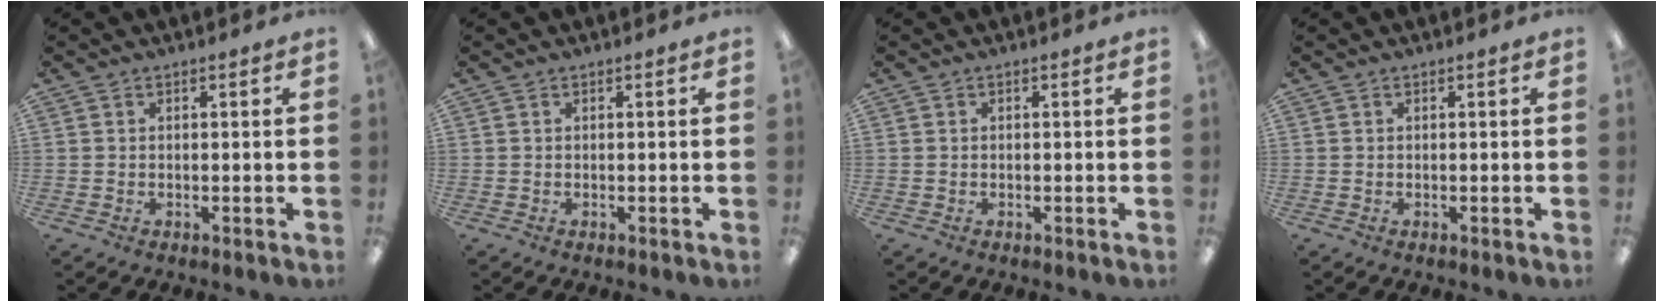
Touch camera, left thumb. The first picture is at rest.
{"total": 0.0}
{"total": 0.0}
{"total": 0.0}